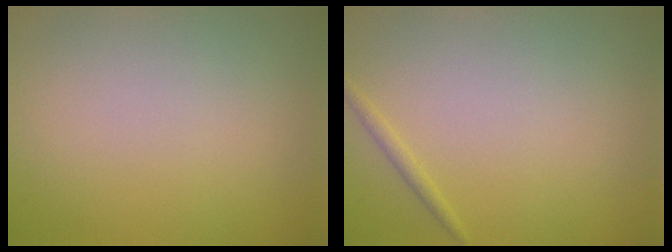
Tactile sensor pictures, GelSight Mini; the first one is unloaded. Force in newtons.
{"total": 0.8, "press": 0.8, "slide": 0.0}